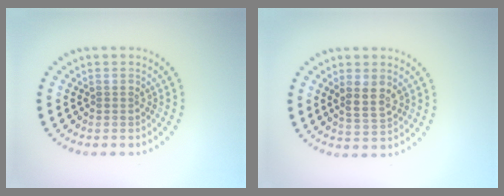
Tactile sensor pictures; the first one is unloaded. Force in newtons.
{"total": 2.4, "press": 2.3, "slide": 0.8}